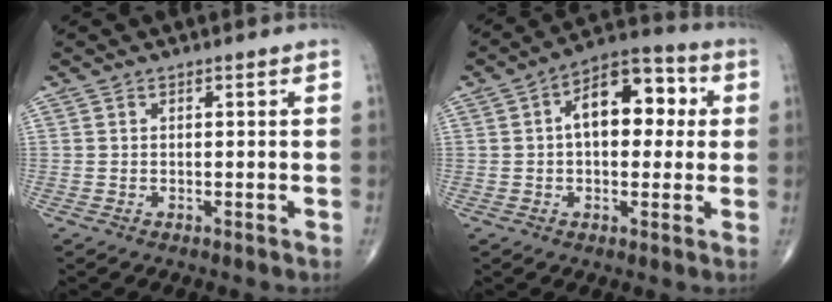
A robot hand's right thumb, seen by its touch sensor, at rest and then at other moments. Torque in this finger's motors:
{"motor_torque": [0.28, 2.50, 0.58, -0.44, 0.07]}